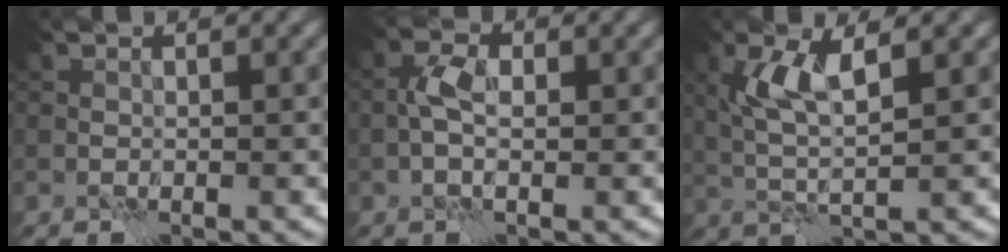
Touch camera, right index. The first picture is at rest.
{"total": 2.4, "force": [-0.1, 1.1, 2.1], "torque": [-0.042, 0.010, -0.008]}
{"total": 4.3, "force": [1.9, 0.6, 3.7], "torque": [-0.080, 0.004, 0.038]}